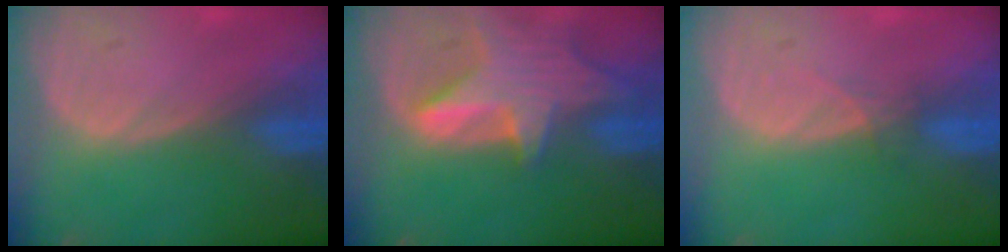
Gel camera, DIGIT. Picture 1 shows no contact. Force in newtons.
{"total": 8.0, "press": 7.3, "slide": 3.3}
{"total": 1.1, "press": 1.1, "slide": 0.2}